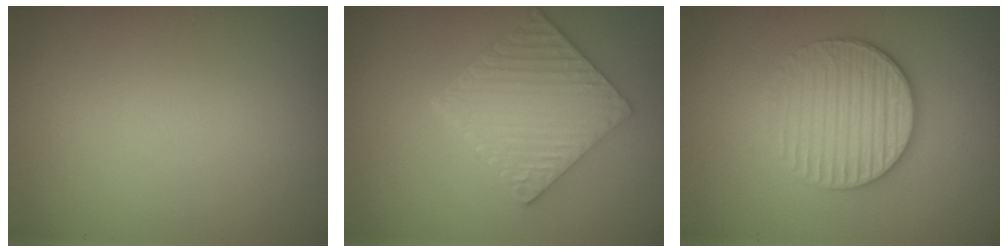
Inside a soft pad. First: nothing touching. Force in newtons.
{"total": 6.0, "press": 4.6, "slide": 3.9}
{"total": 4.1, "press": 3.4, "slide": 2.2}